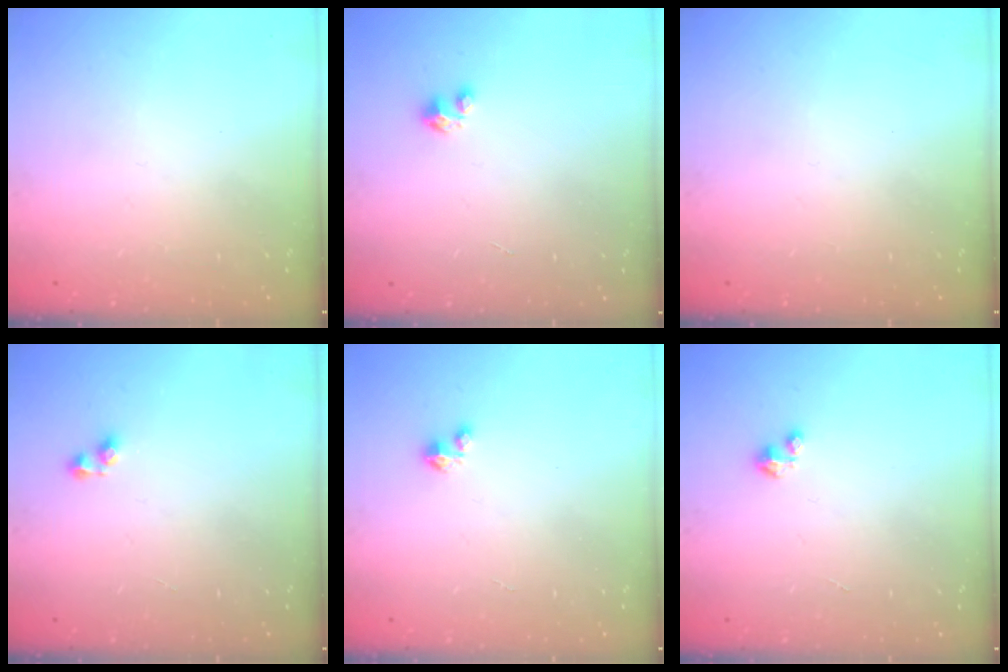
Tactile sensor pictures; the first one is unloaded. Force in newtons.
{"total": 1.8, "press": 1.8, "slide": 0.1}
{"total": 0.0}
{"total": 3.7, "press": 3.6, "slide": 0.7}
{"total": 2.0, "press": 2.0, "slide": 0.1}
{"total": 1.2, "press": 1.2, "slide": 0.2}